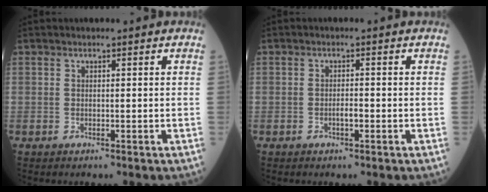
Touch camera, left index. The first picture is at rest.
{"total": 1.4, "force": [-0.7, 0.4, 1.2], "torque": [-0.021, 0.000, -0.013]}